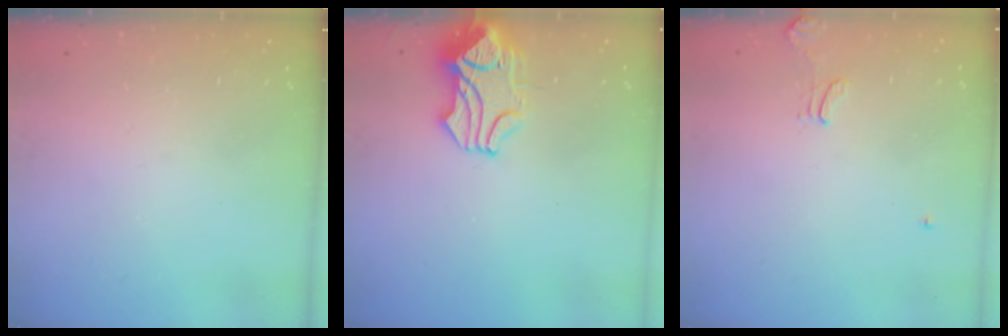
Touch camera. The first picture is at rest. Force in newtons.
{"total": 1.7, "press": 1.2, "slide": 1.3}
{"total": 1.3, "press": 1.2, "slide": 0.5}